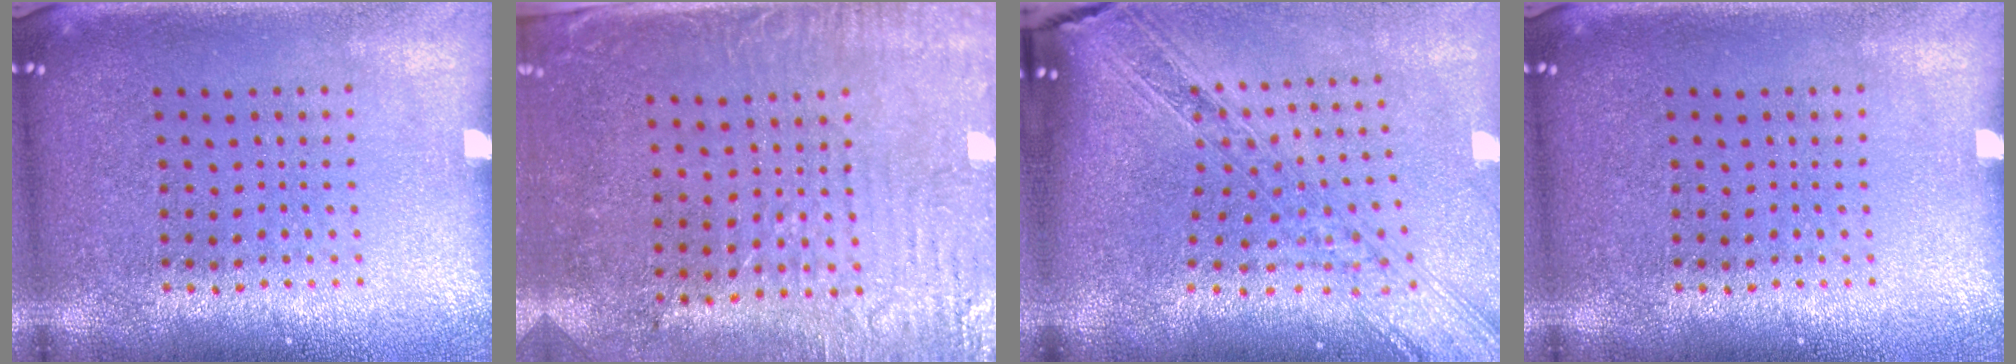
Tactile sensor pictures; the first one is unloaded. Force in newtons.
{"total": 3.1, "press": 2.5, "slide": 1.8}
{"total": 2.5, "press": 2.1, "slide": 1.3}
{"total": 0.0}